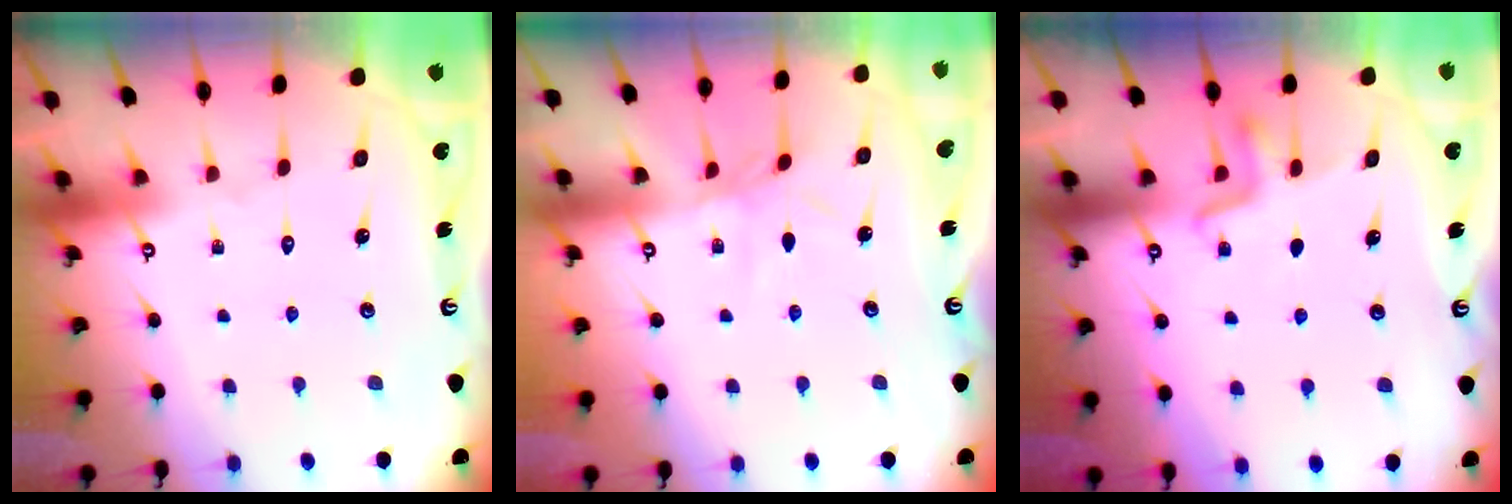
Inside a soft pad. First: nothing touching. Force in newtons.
{"total": 4.1, "press": 4.1, "slide": 0.4}
{"total": 3.0, "press": 2.9, "slide": 0.8}